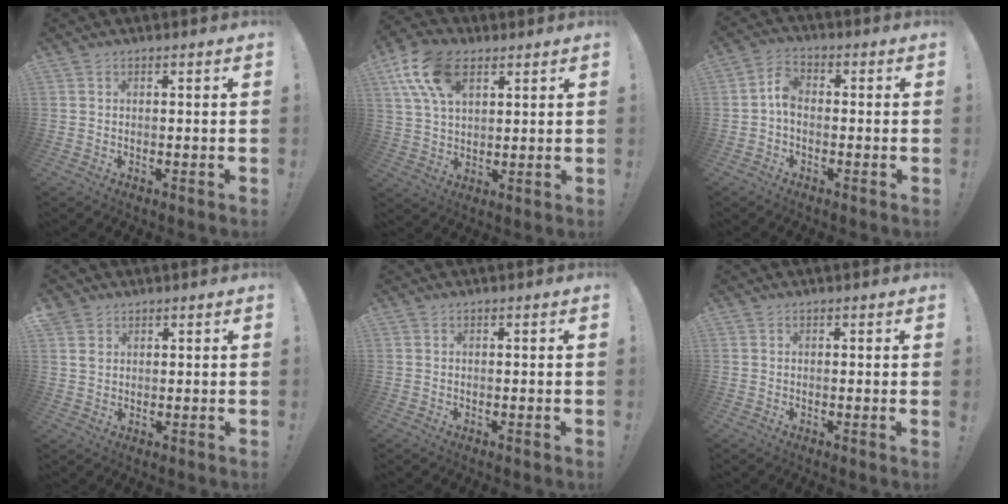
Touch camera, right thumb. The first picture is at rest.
{"total": 14.4, "force": [6.6, 8.6, 9.5], "torque": [-0.179, -0.012, 0.124]}
{"total": 5.4, "force": [-0.9, 3.5, 4.0], "torque": [-0.075, 0.011, -0.015]}
{"total": 3.3, "force": [1.9, 2.5, 0.9], "torque": [-0.009, -0.009, 0.034]}
{"total": 0.0}
{"total": 0.7, "force": [0.2, -0.3, 0.6], "torque": [-0.004, -0.004, 0.002]}